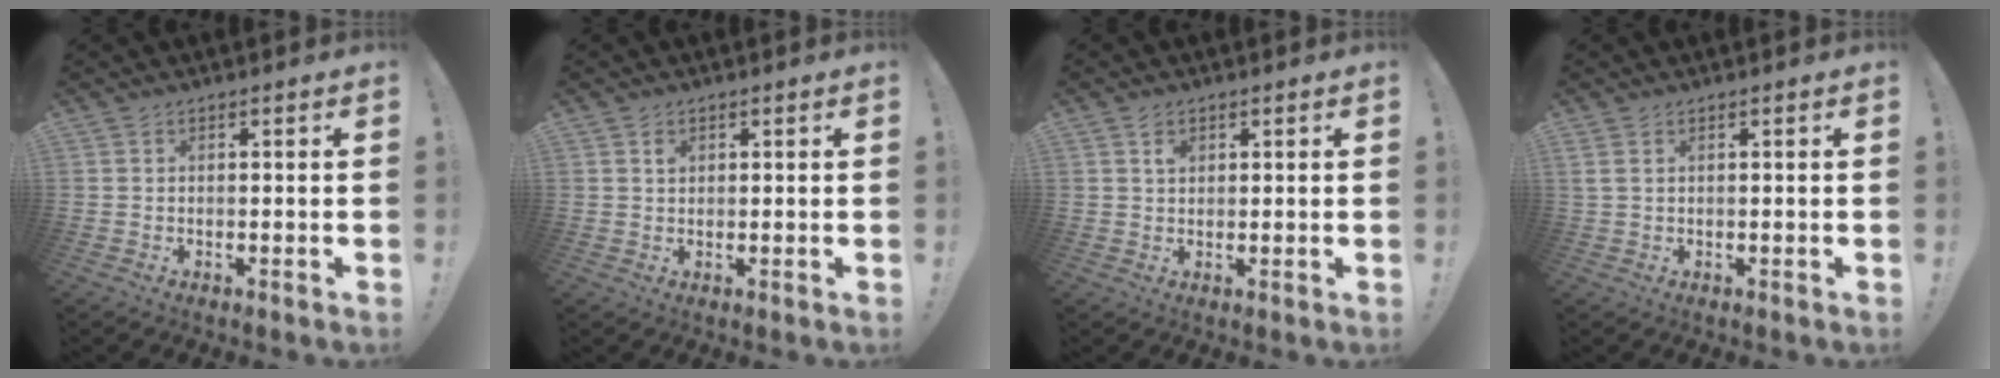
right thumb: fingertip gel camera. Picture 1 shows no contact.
{"total": 1.1, "force": [0.6, 0.9, 0.3], "torque": [0.004, -0.004, 0.010]}
{"total": 1.8, "force": [1.1, 1.3, 0.7], "torque": [0.005, -0.008, 0.016]}
{"total": 1.4, "force": [0.7, 0.2, 1.2], "torque": [-0.028, 0.000, 0.013]}